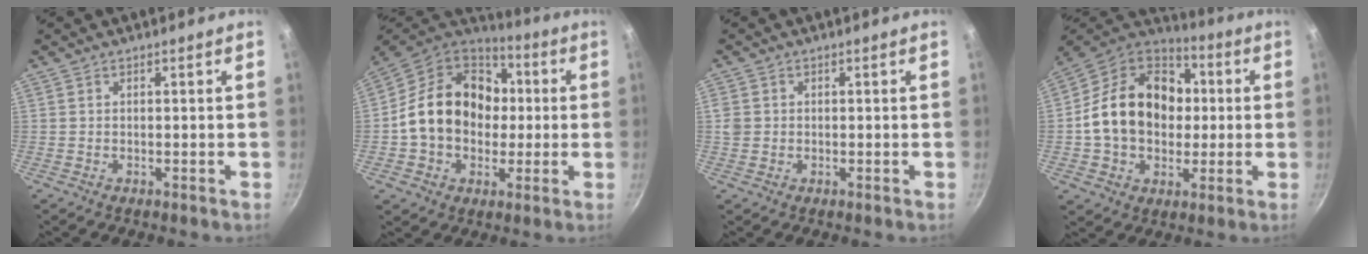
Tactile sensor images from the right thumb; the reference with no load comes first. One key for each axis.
{"total": 20.3, "fx": 0.6, "fy": 16.4, "fz": 11.9, "tx": -0.177, "ty": 0.037, "tz": 0.003}
{"total": 2.4, "fx": 0.1, "fy": 2.2, "fz": 1.0, "tx": -0.013, "ty": 0.003, "tz": 0.001}
{"total": 21.3, "fx": 0.8, "fy": 16.5, "fz": 13.4, "tx": -0.203, "ty": 0.034, "tz": 0.006}